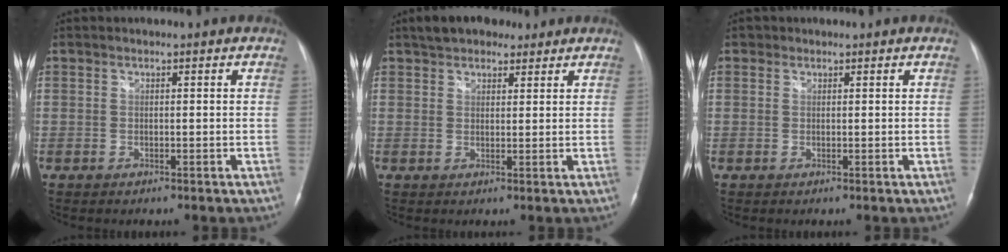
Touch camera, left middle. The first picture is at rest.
{"total": 7.0, "force": [5.4, 3.3, 3.0], "torque": [-0.041, 0.022, 0.088]}
{"total": 0.8, "force": [0.4, 0.7, 0.0], "torque": [0.004, 0.002, 0.003]}